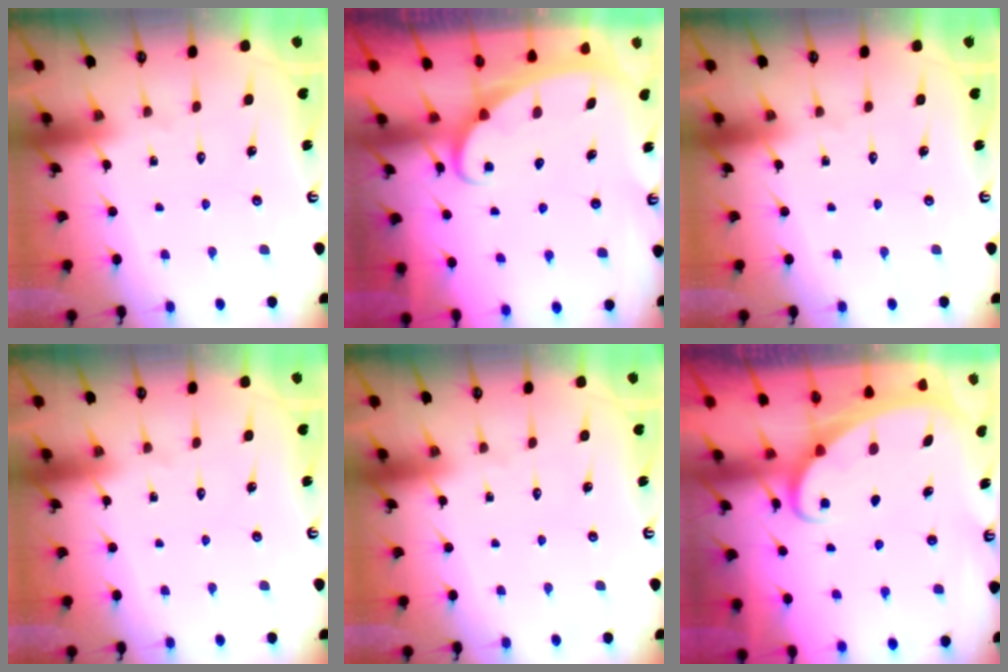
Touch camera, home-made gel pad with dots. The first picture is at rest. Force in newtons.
{"total": 2.6, "press": 2.6, "slide": 0.3}
{"total": 0.0}
{"total": 0.0}
{"total": 0.0}
{"total": 2.4, "press": 2.4, "slide": 0.3}